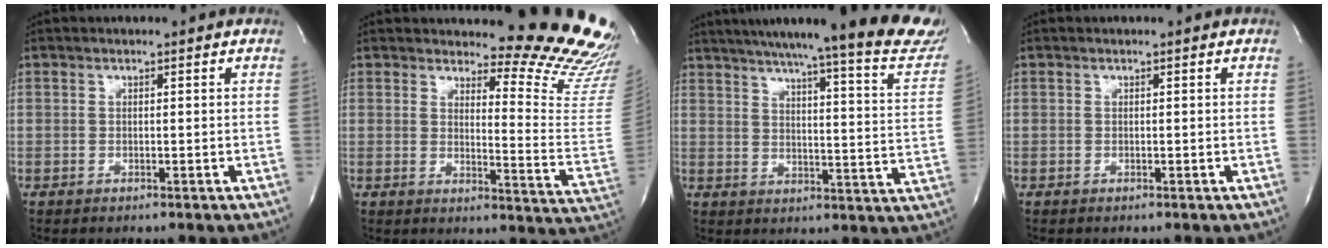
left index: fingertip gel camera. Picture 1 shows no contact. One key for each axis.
{"total": 16.9, "fx": 15.8, "fy": 1.3, "fz": 5.9, "tx": -0.063, "ty": -0.150, "tz": 0.164}
{"total": 25.7, "fx": 22.2, "fy": 1.3, "fz": 12.9, "tx": -0.180, "ty": -0.060, "tz": 0.265}
{"total": 0.0}